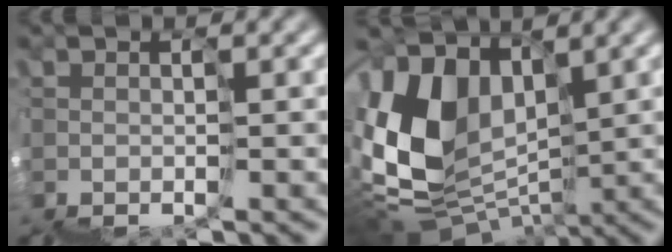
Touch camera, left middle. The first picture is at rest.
{"total": 6.8, "force": [3.8, 4.5, 3.4], "torque": [-0.095, 0.020, 0.066]}